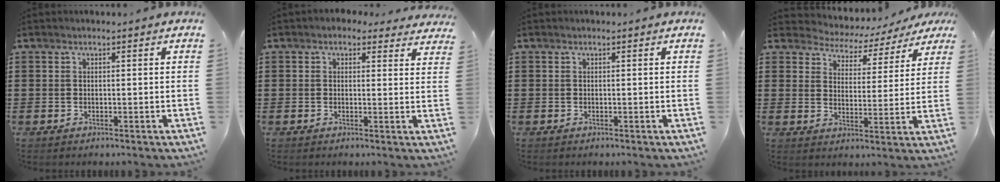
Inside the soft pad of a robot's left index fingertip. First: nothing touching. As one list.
[{"total": 2.0, "force": [1.6, 1.1, 0.5], "torque": [-0.008, 0.001, 0.026]}, {"total": 0.0}, {"total": 3.4, "force": [3.3, 0.7, -0.1], "torque": [-0.024, -0.026, 0.050]}]